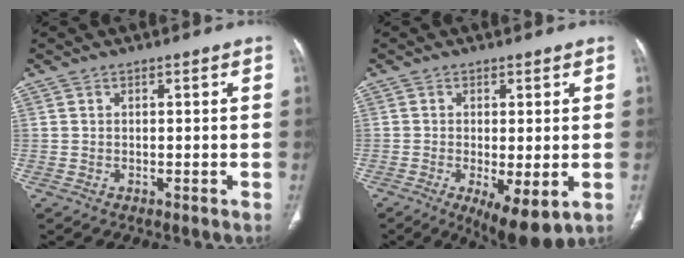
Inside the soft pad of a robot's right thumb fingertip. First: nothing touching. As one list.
[{"total": 8.7, "force": [-2.6, 2.8, 7.8], "torque": [-0.124, -0.021, -0.035]}]